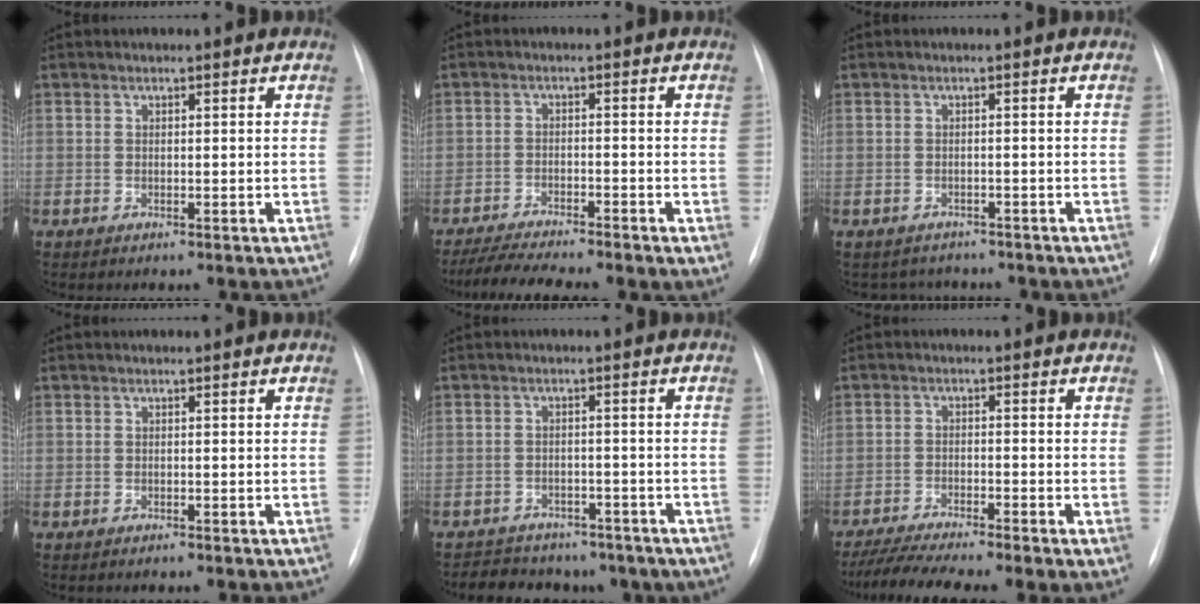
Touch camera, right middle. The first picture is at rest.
{"total": 7.6, "force": [-6.2, 0.6, 4.3], "torque": [-0.075, -0.013, -0.103]}
{"total": 3.8, "force": [-3.4, 1.8, -0.3], "torque": [0.003, 0.008, -0.045]}
{"total": 0.0}
{"total": 11.6, "force": [-8.9, 6.6, 3.4], "torque": [-0.055, 0.018, -0.101]}
{"total": 9.3, "force": [-7.1, 0.7, 6.0], "torque": [-0.104, -0.013, -0.119]}